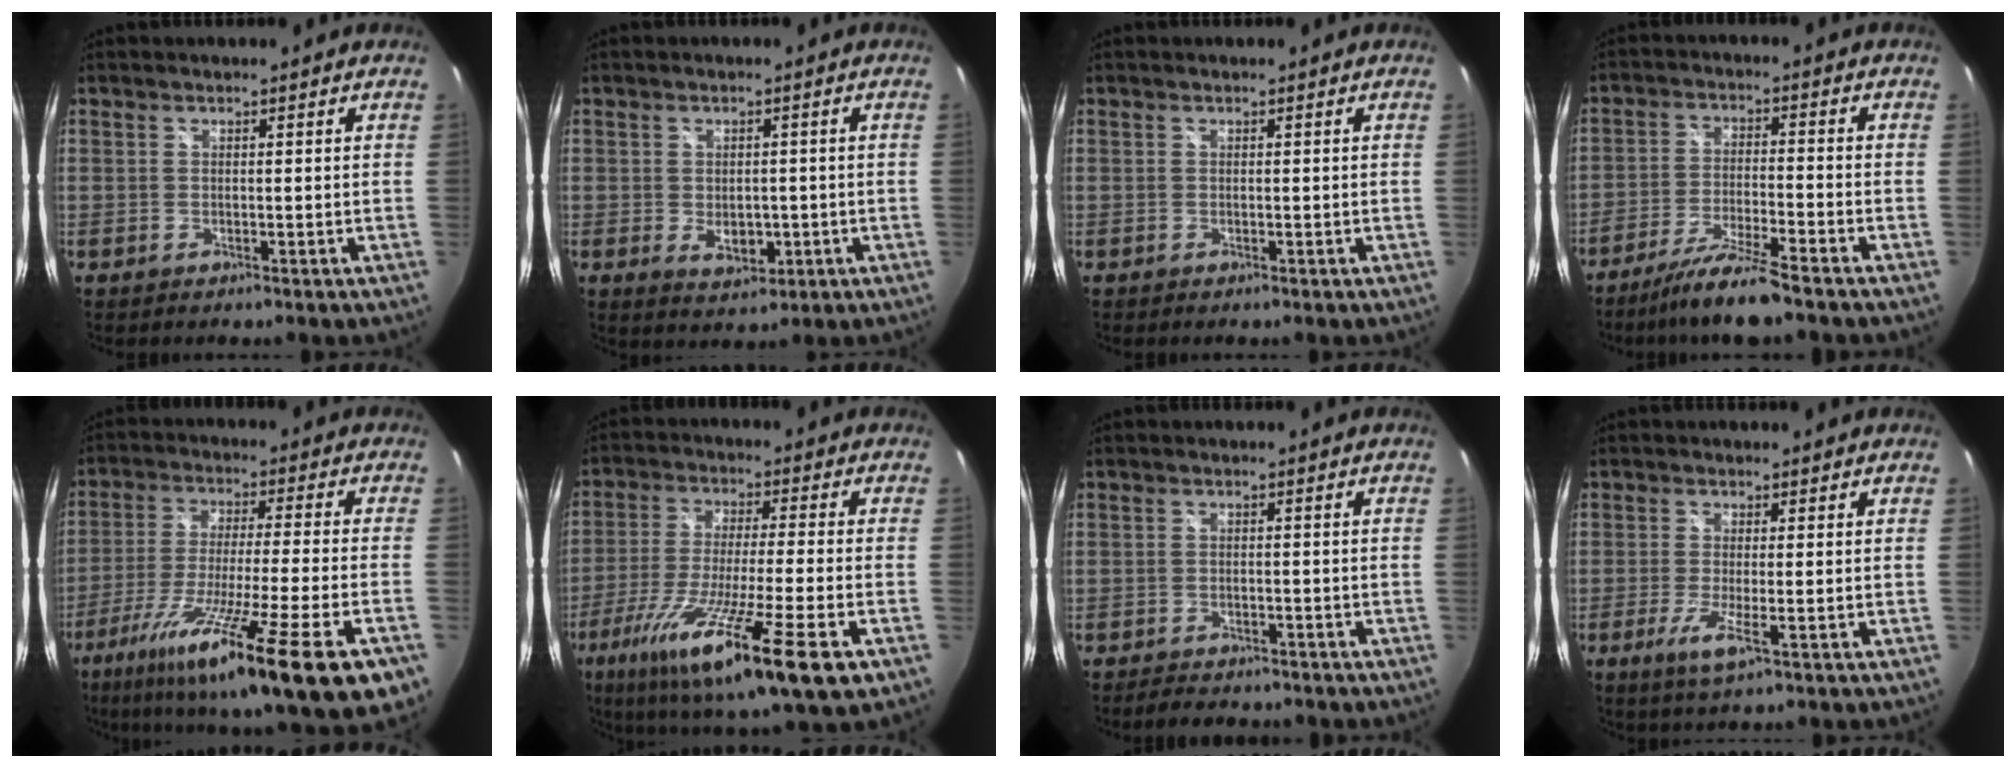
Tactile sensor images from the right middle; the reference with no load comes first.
{"total": 4.8, "force": [-1.1, 3.3, 3.3], "torque": [-0.056, -0.010, -0.010]}
{"total": 0.0}
{"total": 8.9, "force": [-7.5, -0.4, 4.8], "torque": [-0.109, -0.009, -0.136]}
{"total": 24.4, "force": [-14.0, 0.7, 19.9], "torque": [-0.331, -0.095, -0.230]}
{"total": 20.6, "force": [-10.5, 1.5, 17.7], "torque": [-0.329, -0.073, -0.182]}
{"total": 4.3, "force": [-3.9, 1.5, 1.3], "torque": [-0.035, -0.005, -0.058]}
{"total": 3.8, "force": [-1.3, -0.1, 3.5], "torque": [-0.081, -0.014, -0.030]}